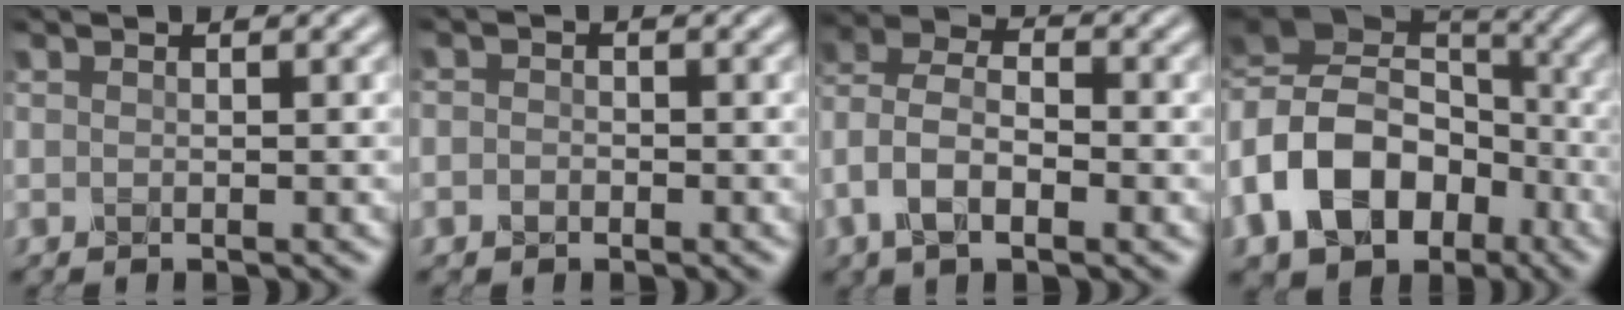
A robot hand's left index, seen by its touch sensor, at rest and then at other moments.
{"total": 1.1, "force": [-0.5, 1.0, 0.2], "torque": [0.000, 0.005, -0.014]}
{"total": 5.9, "force": [-1.7, 3.5, 4.4], "torque": [-0.092, 0.012, -0.044]}
{"total": 12.9, "force": [-3.8, 9.6, 7.8], "torque": [-0.159, -0.002, -0.076]}